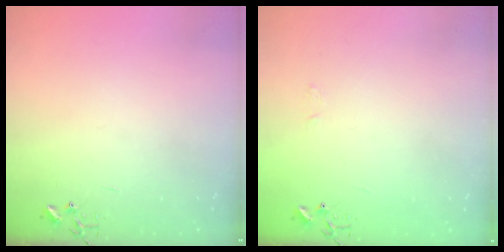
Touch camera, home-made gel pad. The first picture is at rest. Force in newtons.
{"total": 3.9, "press": 3.9, "slide": 0.5}